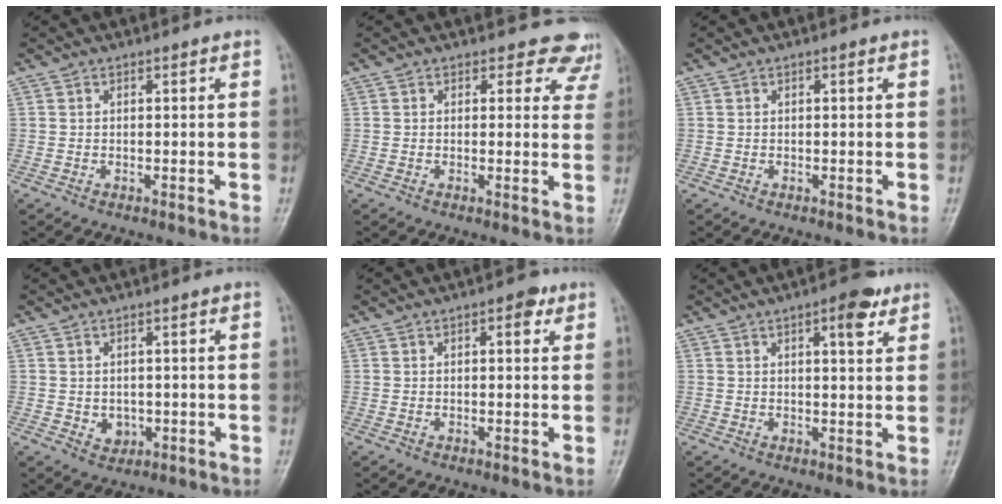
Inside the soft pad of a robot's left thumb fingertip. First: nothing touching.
{"total": 6.3, "force": [5.4, 3.3, -0.1], "torque": [0.054, -0.024, 0.031]}
{"total": 0.0}
{"total": 2.8, "force": [-0.5, 2.5, 1.3], "torque": [-0.006, 0.000, 0.002]}
{"total": 2.7, "force": [1.2, 1.3, 2.1], "torque": [-0.020, 0.001, 0.011]}
{"total": 5.5, "force": [3.0, 1.8, 4.2], "torque": [-0.048, -0.011, 0.037]}